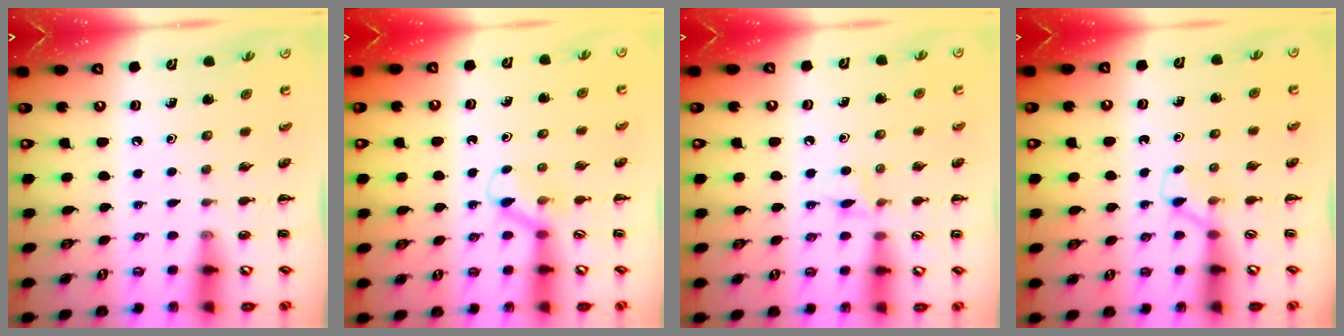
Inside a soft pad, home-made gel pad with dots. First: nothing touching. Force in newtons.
{"total": 4.0, "press": 3.8, "slide": 1.2}
{"total": 3.8, "press": 3.6, "slide": 1.3}
{"total": 2.8, "press": 2.6, "slide": 1.0}